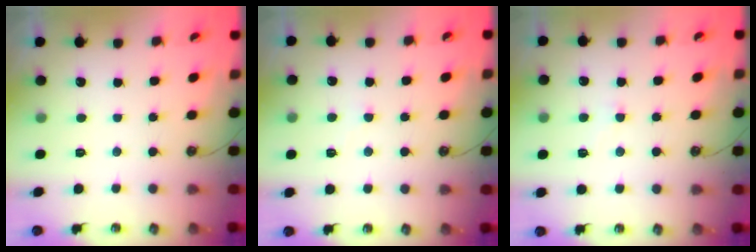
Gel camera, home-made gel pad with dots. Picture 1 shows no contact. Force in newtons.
{"total": 4.8, "press": 4.8, "slide": 0.5}
{"total": 2.4, "press": 2.4, "slide": 0.6}